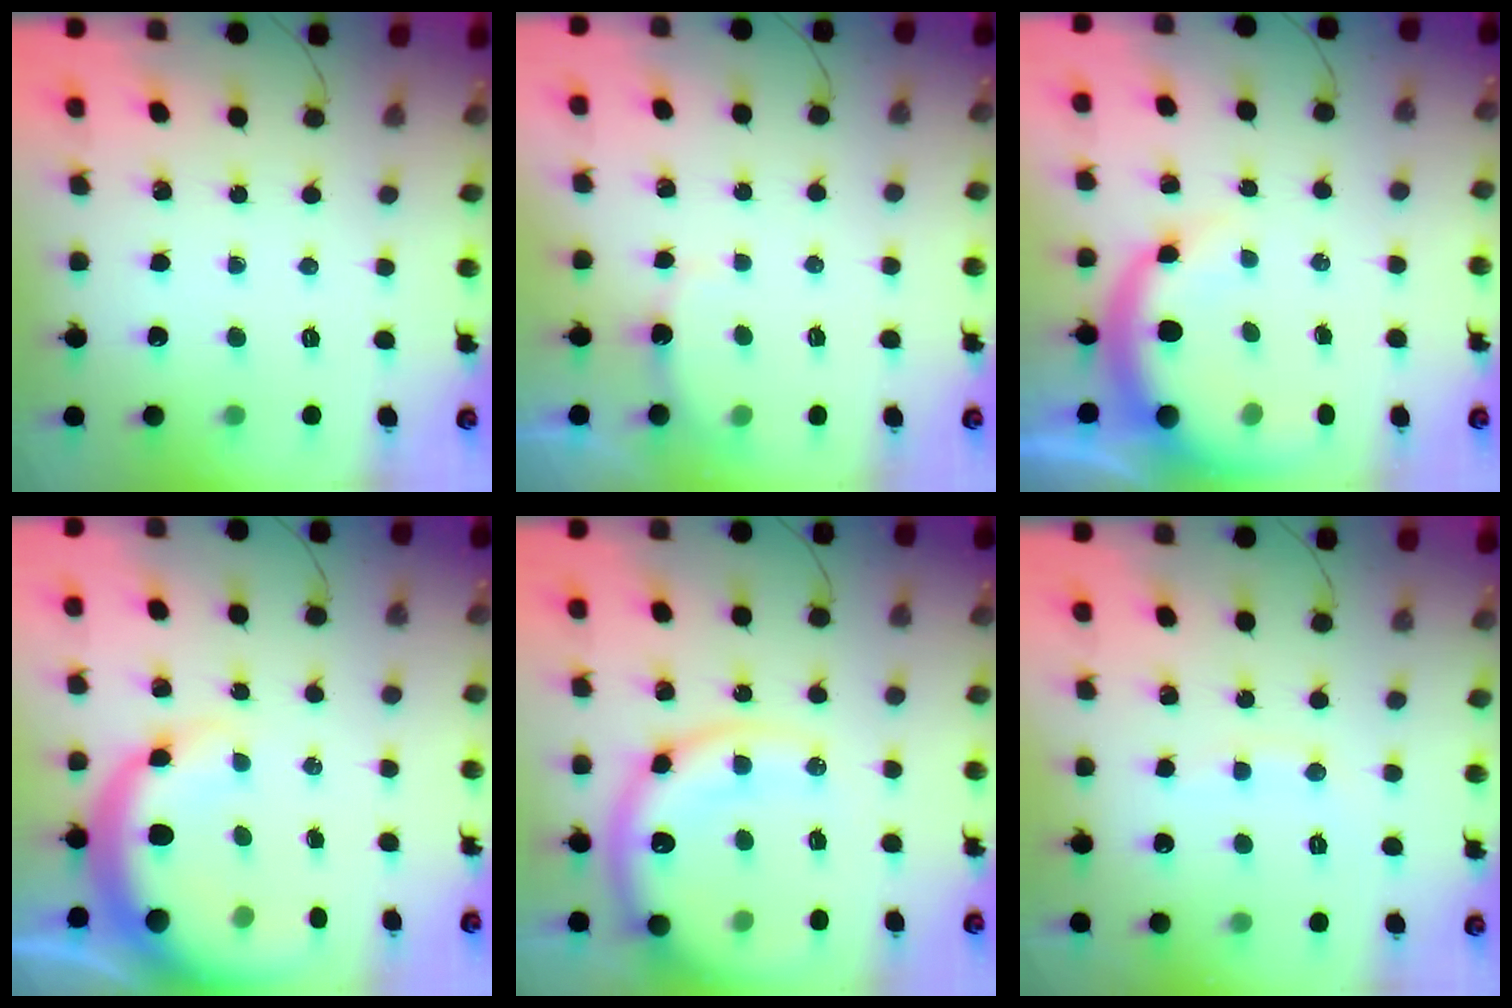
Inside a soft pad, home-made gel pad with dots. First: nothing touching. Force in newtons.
{"total": 3.0, "press": 2.9, "slide": 0.7}
{"total": 11.0, "press": 10.8, "slide": 2.1}
{"total": 11.6, "press": 11.4, "slide": 2.0}
{"total": 18.2, "press": 17.7, "slide": 4.0}
{"total": 6.7, "press": 6.6, "slide": 1.3}